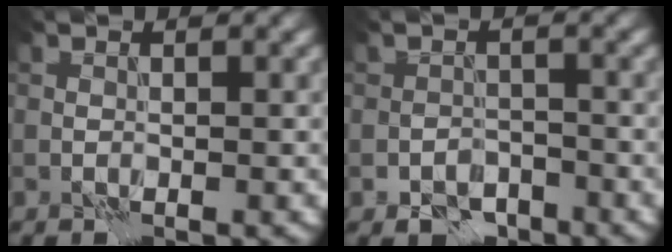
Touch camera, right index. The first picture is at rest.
{"total": 2.8, "force": [-1.8, 1.9, 1.0], "torque": [-0.012, -0.003, -0.035]}